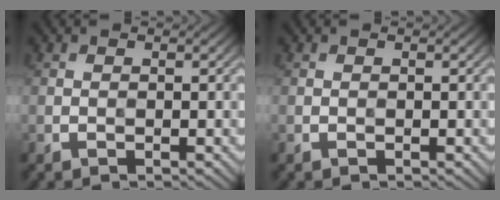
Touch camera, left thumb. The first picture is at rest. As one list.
[{"total": 0.0}]